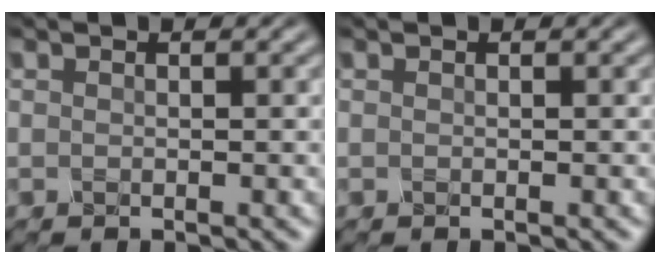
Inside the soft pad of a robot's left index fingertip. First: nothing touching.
{"total": 0.0}